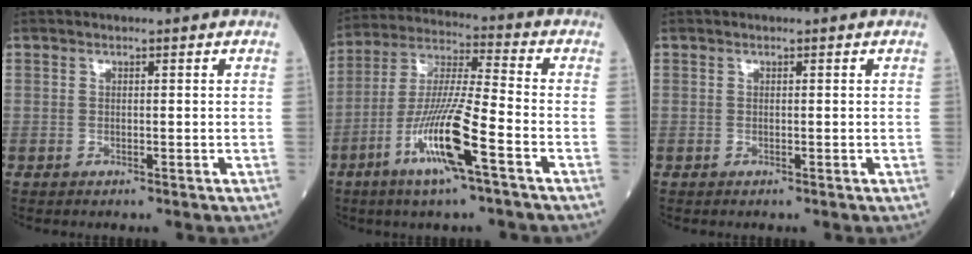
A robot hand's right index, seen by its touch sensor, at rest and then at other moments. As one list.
[{"total": 13.0, "force": [-5.7, 0.3, 11.7], "torque": [-0.236, -0.011, -0.109]}, {"total": 0.0}]